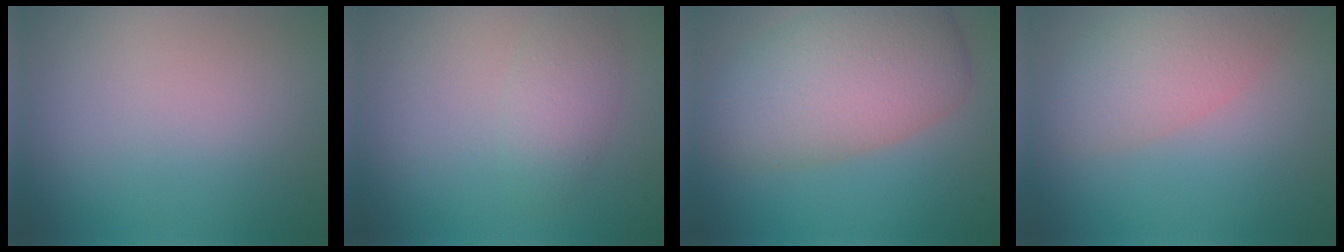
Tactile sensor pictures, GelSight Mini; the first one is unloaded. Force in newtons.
{"total": 2.4, "press": 2.4, "slide": 0.1}
{"total": 7.7, "press": 7.7, "slide": 0.7}
{"total": 4.8, "press": 4.8, "slide": 0.4}